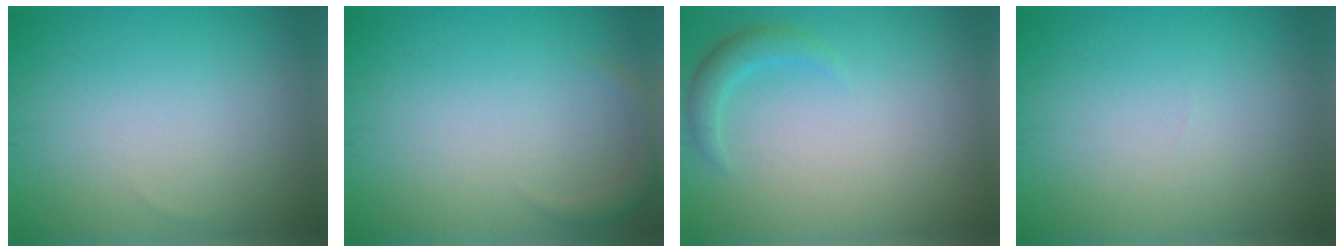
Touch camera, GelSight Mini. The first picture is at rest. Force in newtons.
{"total": 1.4, "press": 1.4, "slide": 0.1}
{"total": 1.6, "press": 1.6, "slide": 0.1}
{"total": 0.0}